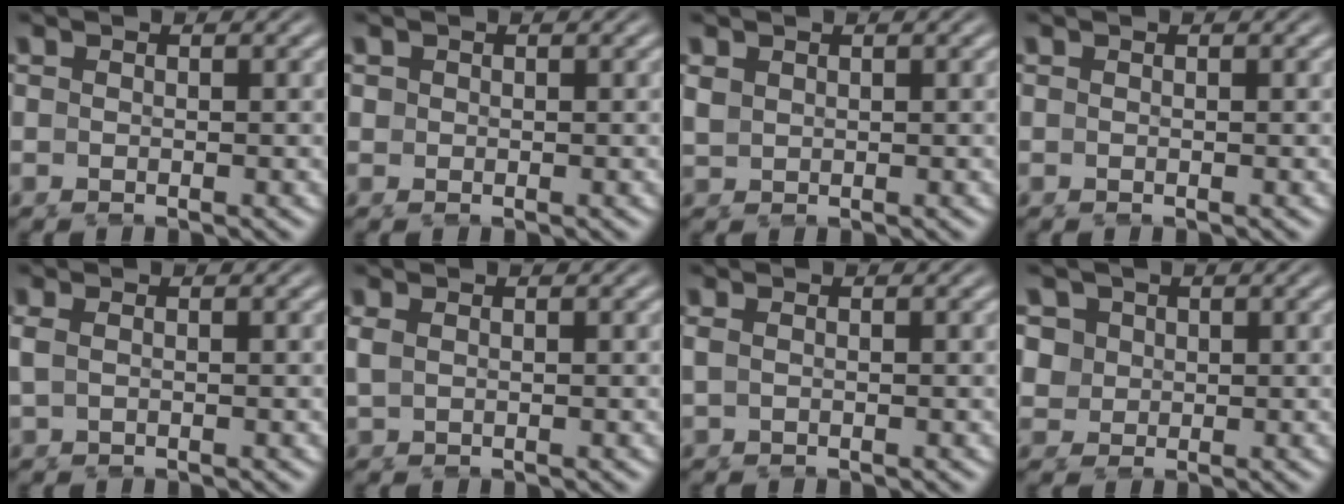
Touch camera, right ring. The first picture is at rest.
{"total": 1.1, "force": [0.3, 1.0, 0.4], "torque": [-0.013, -0.003, 0.008]}
{"total": 1.4, "force": [0.6, 1.0, 0.7], "torque": [-0.020, -0.003, 0.023]}
{"total": 0.0}
{"total": 0.8, "force": [-0.1, 0.1, 0.8], "torque": [-0.025, -0.001, 0.007]}
{"total": 0.7, "force": [0.1, 0.3, 0.6], "torque": [-0.018, -0.002, 0.012]}
{"total": 0.5, "force": [-0.1, 0.0, 0.5], "torque": [-0.015, 0.000, 0.004]}
{"total": 5.8, "force": [0.8, 5.1, 2.6], "torque": [-0.068, -0.014, 0.020]}